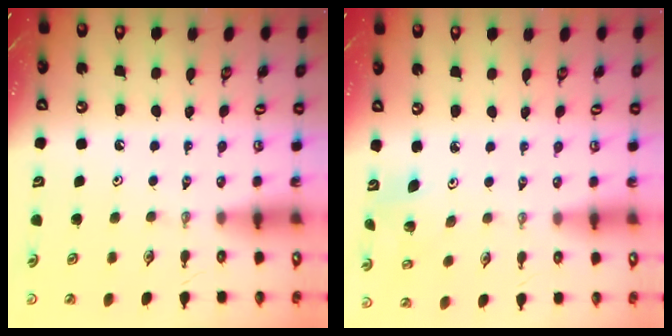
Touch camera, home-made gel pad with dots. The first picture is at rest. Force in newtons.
{"total": 2.8, "press": 2.8, "slide": 0.2}